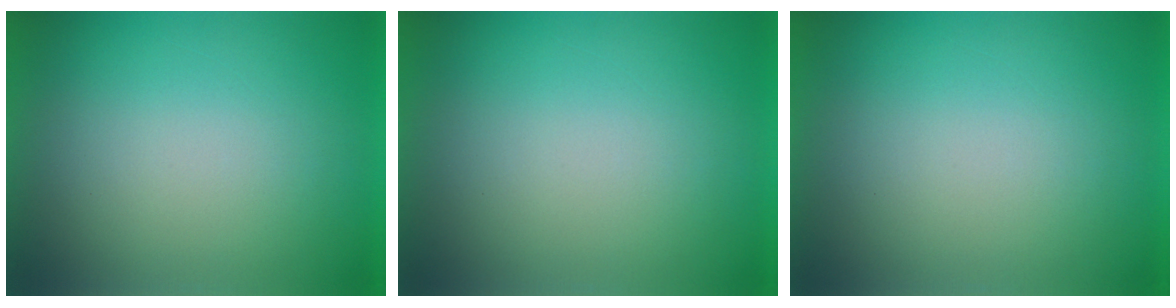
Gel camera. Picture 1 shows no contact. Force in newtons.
{"total": 0.0}
{"total": 0.0}